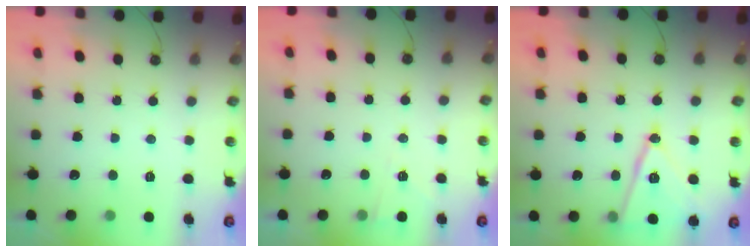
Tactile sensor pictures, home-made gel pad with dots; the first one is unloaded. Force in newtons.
{"total": 3.6, "press": 3.1, "slide": 1.8}
{"total": 14.1, "press": 13.7, "slide": 3.3}